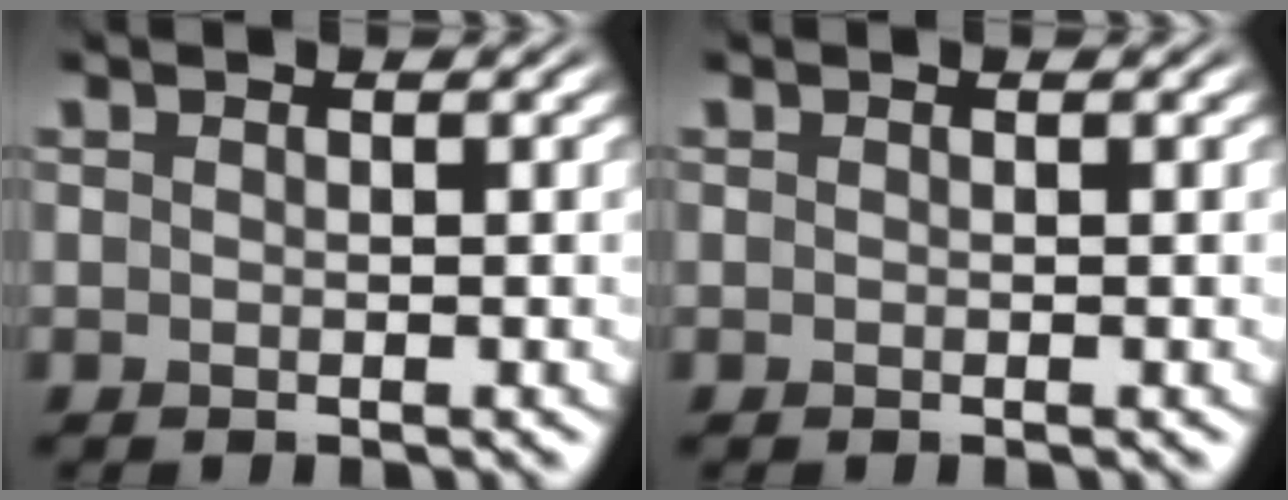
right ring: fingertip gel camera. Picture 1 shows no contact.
{"total": 0.0}